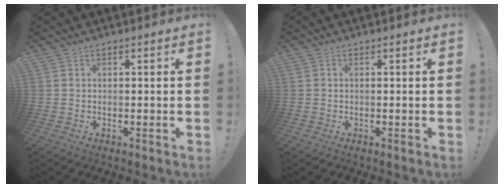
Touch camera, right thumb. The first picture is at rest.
{"total": 0.0}